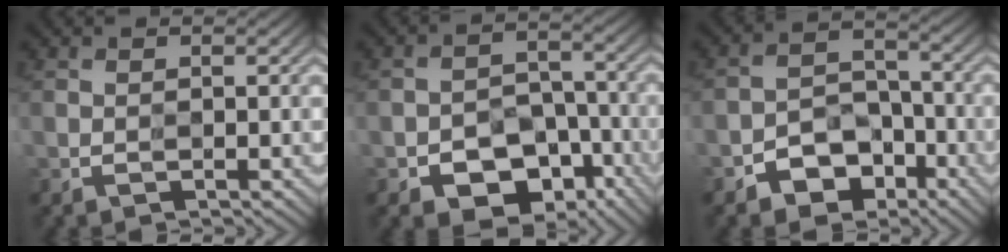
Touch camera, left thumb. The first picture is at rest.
{"total": 6.9, "force": [-4.6, 4.4, 2.6], "torque": [-0.032, -0.009, -0.078]}
{"total": 5.2, "force": [-3.8, 3.3, 1.1], "torque": [-0.006, 0.001, -0.078]}